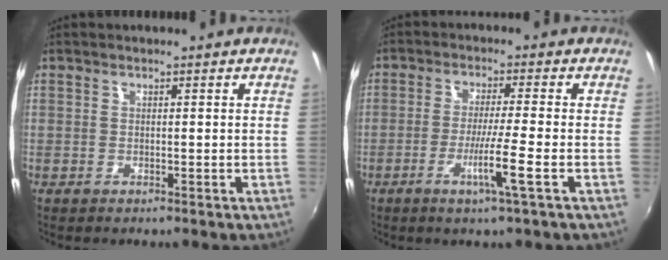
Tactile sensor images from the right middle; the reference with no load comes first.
{"total": 6.3, "force": [-2.6, -1.2, 5.7], "torque": [-0.108, -0.014, -0.049]}